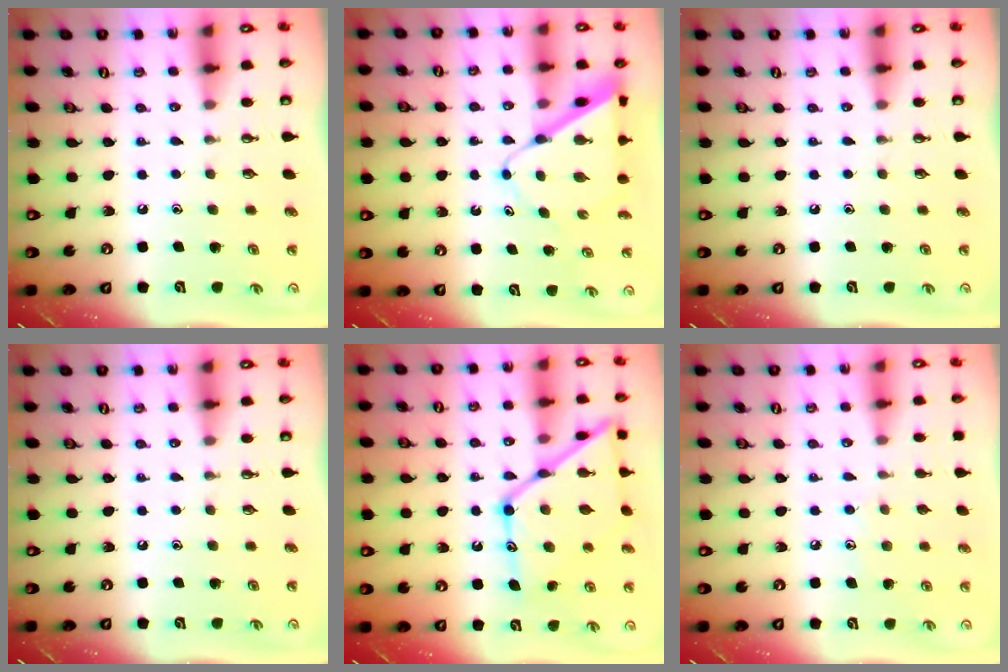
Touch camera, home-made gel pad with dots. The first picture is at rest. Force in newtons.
{"total": 7.7, "press": 7.7, "slide": 0.4}
{"total": 0.0}
{"total": 0.0}
{"total": 20.0, "press": 19.9, "slide": 1.7}
{"total": 6.1, "press": 6.0, "slide": 0.5}